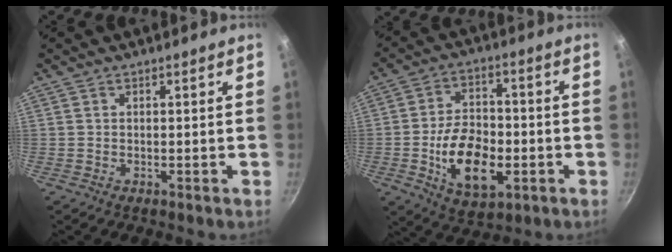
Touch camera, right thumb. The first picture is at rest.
{"total": 14.6, "force": [-3.6, 8.5, 11.3], "torque": [-0.172, 0.017, -0.055]}